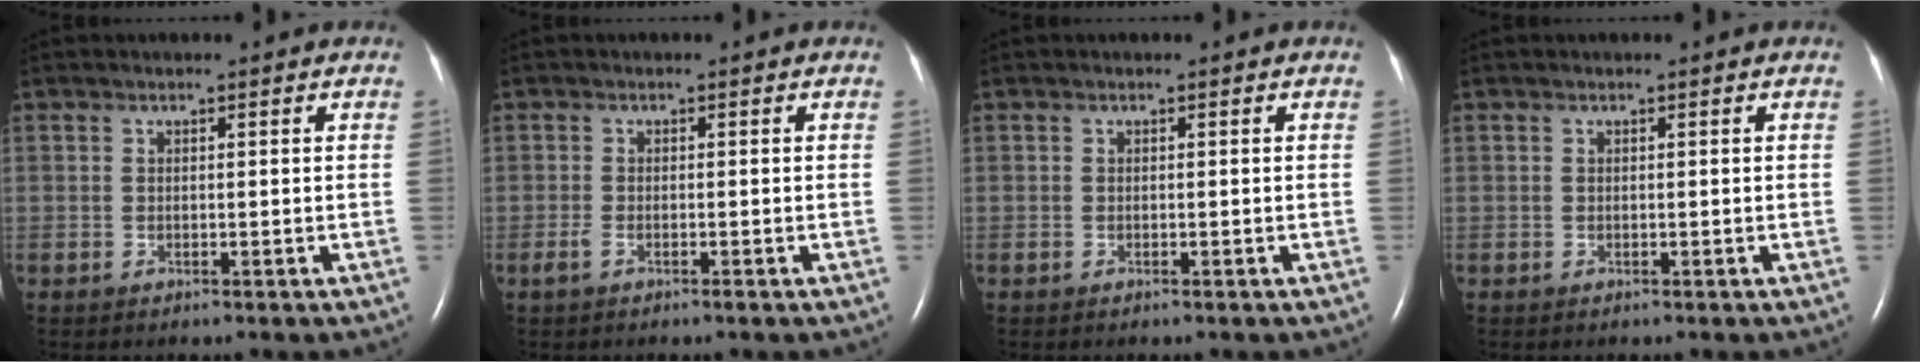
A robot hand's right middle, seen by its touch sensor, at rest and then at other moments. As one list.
[{"total": 1.4, "force": [-0.9, 0.3, 1.1], "torque": [-0.031, -0.003, -0.019]}, {"total": 0.0}, {"total": 0.0}]